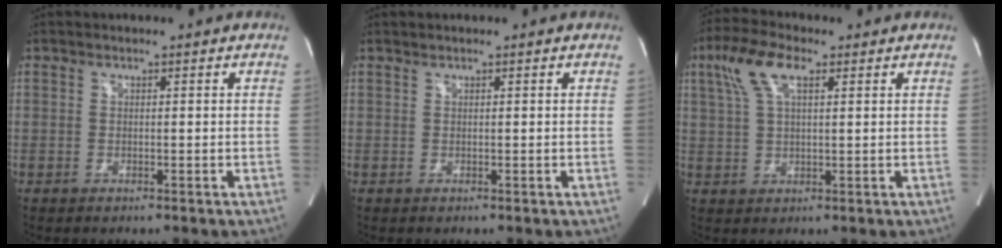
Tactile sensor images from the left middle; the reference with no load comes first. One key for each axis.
{"total": 0.0}
{"total": 7.2, "fx": 3.4, "fy": 2.4, "fz": 5.9, "tx": -0.133, "ty": 0.023, "tz": 0.066}